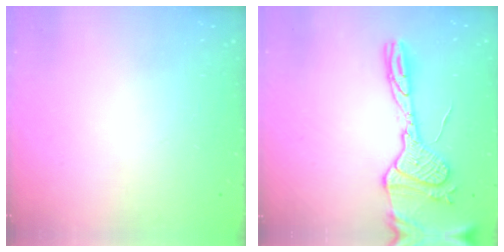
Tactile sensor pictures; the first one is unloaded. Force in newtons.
{"total": 17.0, "press": 17.0, "slide": 1.6}